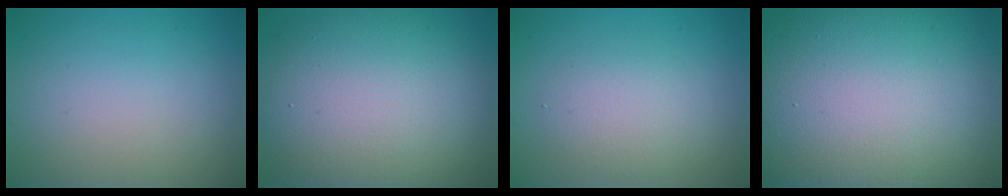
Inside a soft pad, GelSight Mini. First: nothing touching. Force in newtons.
{"total": 13.4, "press": 13.4, "slide": 0.8}
{"total": 2.9, "press": 2.9, "slide": 0.3}
{"total": 21.2, "press": 21.2, "slide": 1.7}